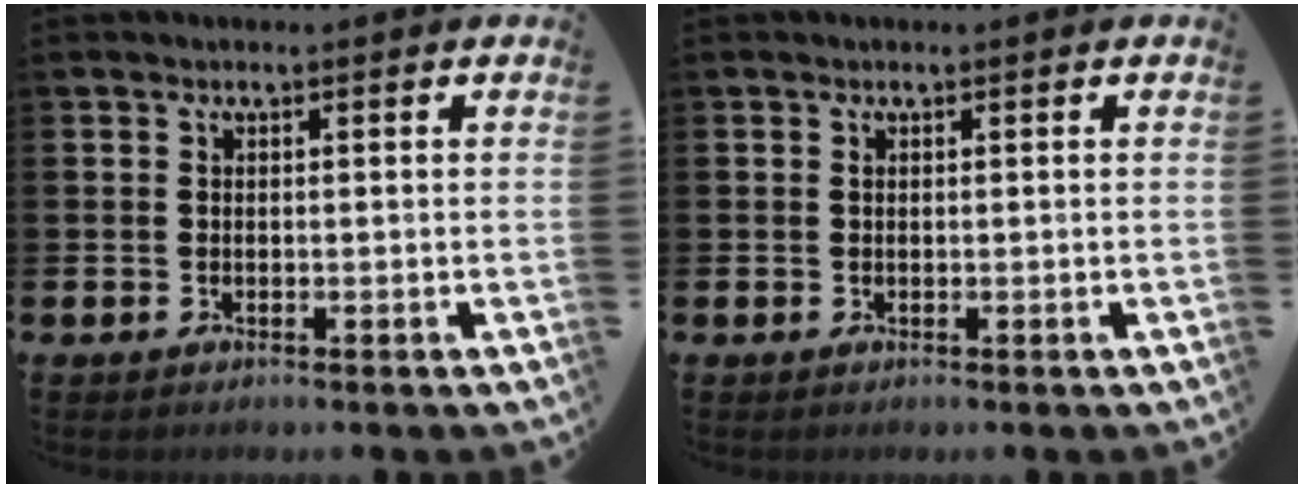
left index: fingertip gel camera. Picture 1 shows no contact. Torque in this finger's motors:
{"motor_torque": [0.09, 0.03, -0.11, -0.15]}